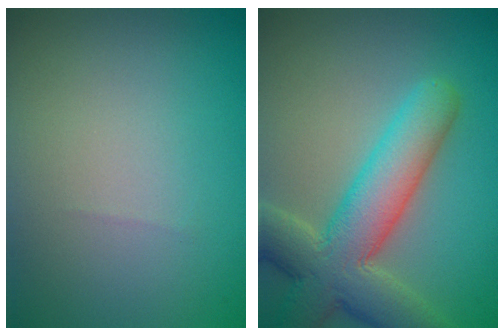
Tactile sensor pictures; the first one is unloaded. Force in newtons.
{"total": 8.2, "press": 8.1, "slide": 0.7}